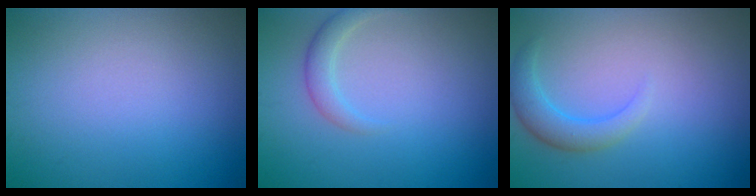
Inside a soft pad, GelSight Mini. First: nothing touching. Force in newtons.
{"total": 2.0, "press": 2.0, "slide": 0.1}
{"total": 2.8, "press": 2.8, "slide": 0.3}